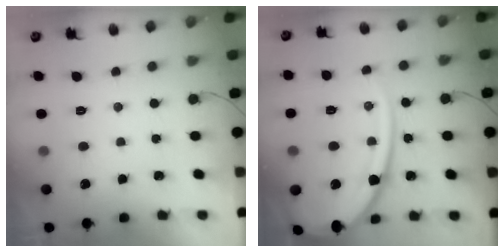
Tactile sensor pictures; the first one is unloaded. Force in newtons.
{"total": 18.2, "press": 18.1, "slide": 1.9}